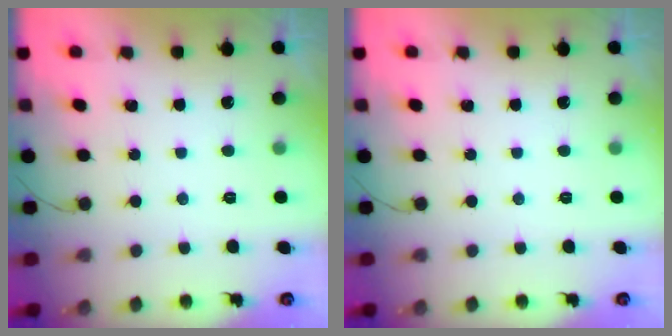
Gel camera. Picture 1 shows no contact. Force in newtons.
{"total": 0.0}